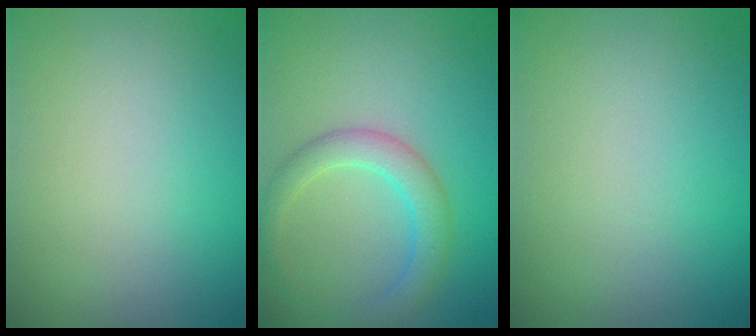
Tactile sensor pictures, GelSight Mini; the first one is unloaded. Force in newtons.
{"total": 3.4, "press": 3.4, "slide": 0.1}
{"total": 0.0}